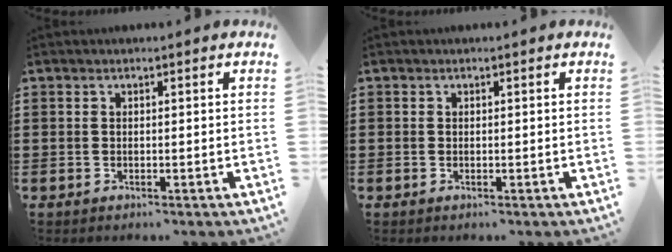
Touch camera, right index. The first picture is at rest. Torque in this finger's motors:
{"motor_torque": [0.06, -0.05, 0.01, 0.01]}